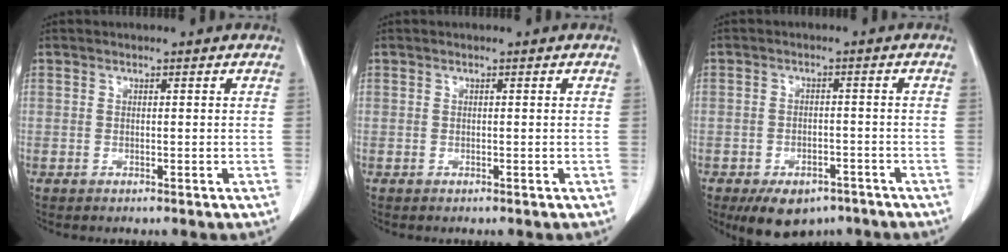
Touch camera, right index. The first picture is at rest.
{"total": 0.0}
{"total": 8.1, "force": [-5.8, 4.4, 3.5], "torque": [-0.046, 0.002, -0.082]}